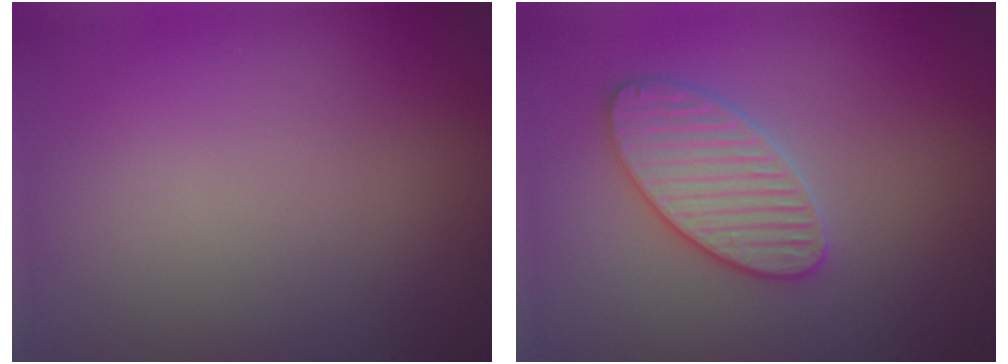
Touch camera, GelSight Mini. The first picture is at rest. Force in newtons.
{"total": 3.6, "press": 3.6, "slide": 0.1}